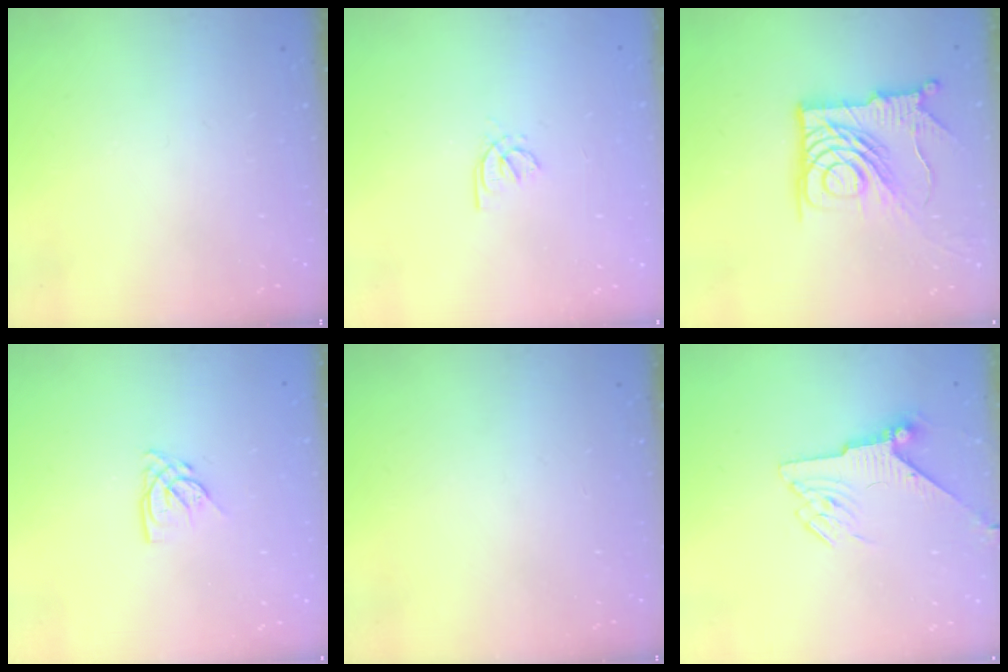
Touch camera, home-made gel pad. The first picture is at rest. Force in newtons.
{"total": 2.1, "press": 2.1, "slide": 0.6}
{"total": 15.4, "press": 15.3, "slide": 1.7}
{"total": 5.6, "press": 5.6, "slide": 0.5}
{"total": 0.0}
{"total": 6.3, "press": 6.2, "slide": 1.0}